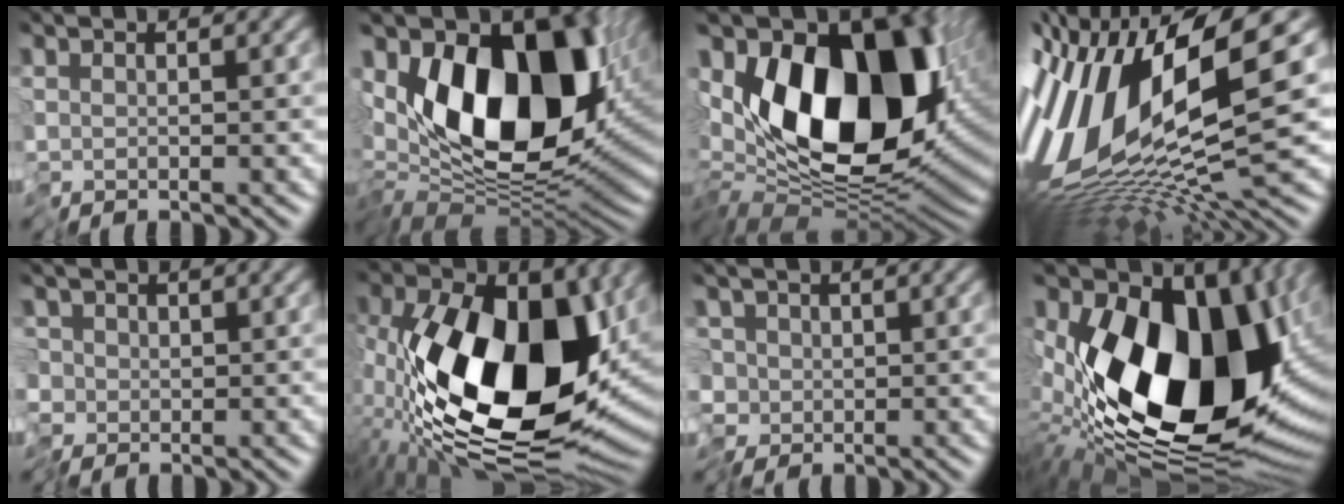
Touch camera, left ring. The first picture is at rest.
{"total": 13.5, "force": [1.0, 7.8, 11.0], "torque": [-0.150, -0.009, 0.002]}
{"total": 15.2, "force": [0.7, 8.8, 12.4], "torque": [-0.175, -0.002, -0.010]}
{"total": 15.4, "force": [0.1, 5.4, 14.5], "torque": [-0.290, -0.012, 0.012]}
{"total": 2.2, "force": [-0.4, 2.1, 0.6], "torque": [-0.011, -0.003, -0.014]}
{"total": 18.1, "force": [-1.3, 10.9, 14.5], "torque": [-0.271, -0.039, -0.031]}
{"total": 2.9, "force": [-0.5, 2.6, 1.1], "torque": [-0.015, -0.002, -0.024]}
{"total": 20.0, "force": [1.8, 12.4, 15.6], "torque": [-0.290, -0.033, 0.049]}